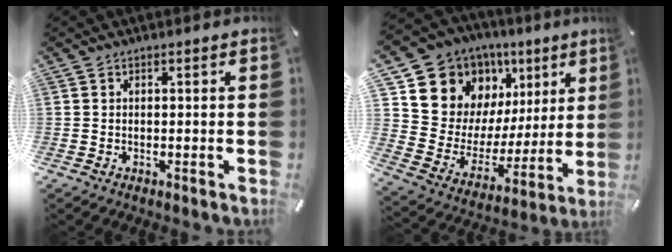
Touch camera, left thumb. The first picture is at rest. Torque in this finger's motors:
{"motor_torque": [1.15, 0.30, 1.71, -0.82, 0.14]}